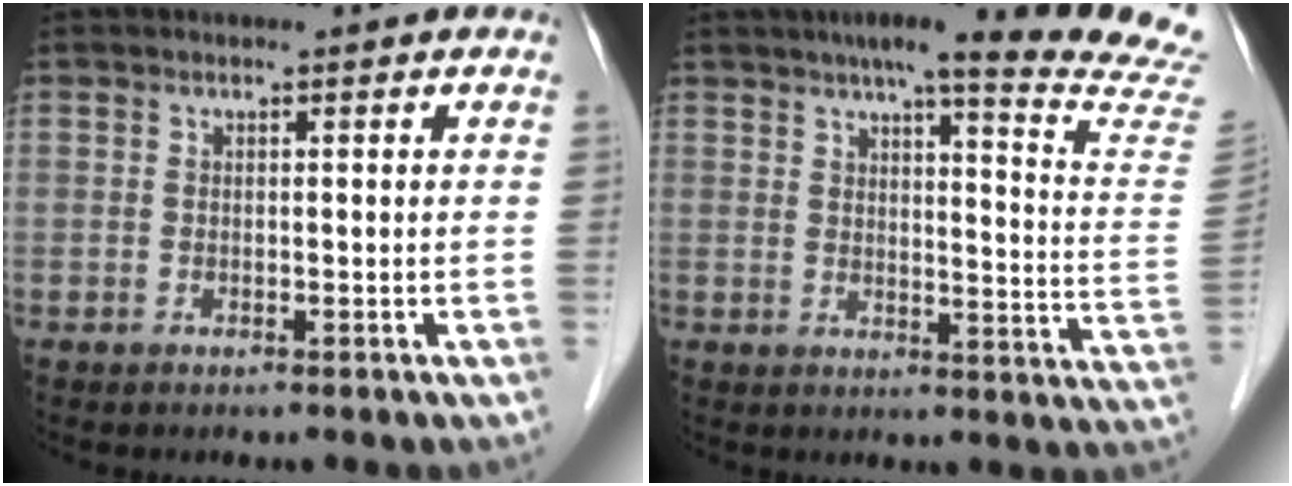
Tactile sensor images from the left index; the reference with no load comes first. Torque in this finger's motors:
{"motor_torque": [-0.05, -0.27, 0.31, 0.05]}